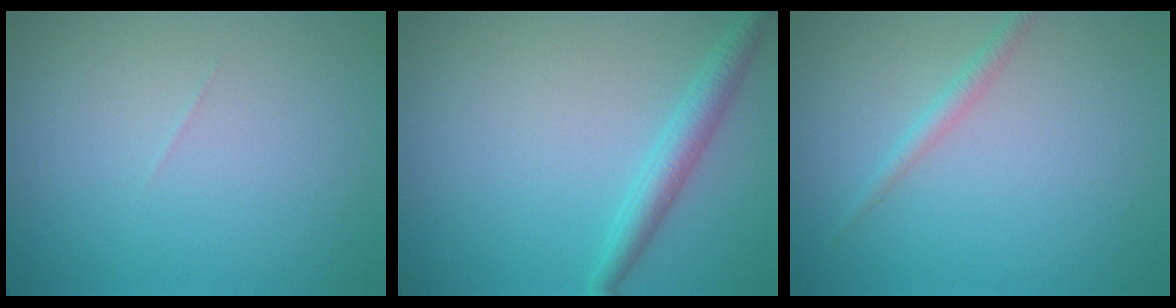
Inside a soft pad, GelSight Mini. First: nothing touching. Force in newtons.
{"total": 2.6, "press": 2.6, "slide": 0.1}
{"total": 1.3, "press": 1.3, "slide": 0.1}